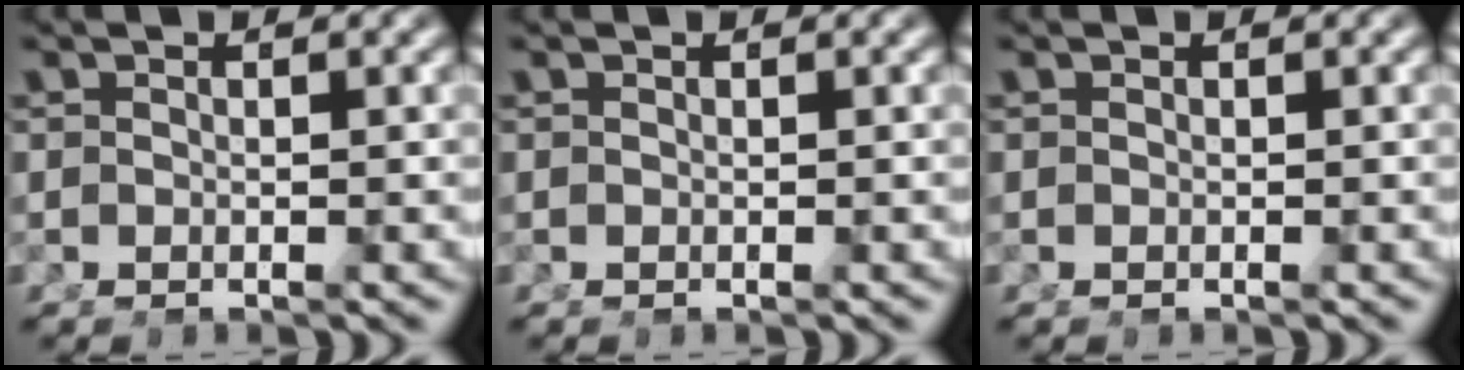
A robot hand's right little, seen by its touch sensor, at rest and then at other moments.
{"total": 0.0}
{"total": 0.0}